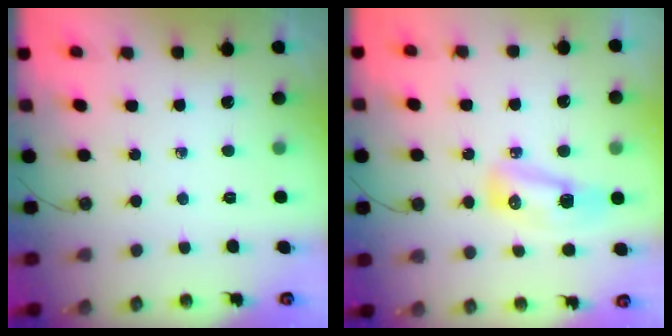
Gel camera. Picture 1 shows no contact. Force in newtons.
{"total": 8.5, "press": 8.5, "slide": 0.6}